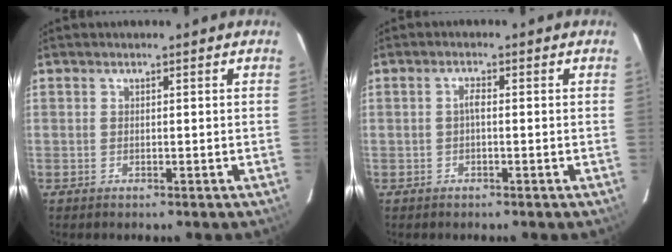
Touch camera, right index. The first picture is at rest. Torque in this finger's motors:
{"motor_torque": [0.25, -0.01, 0.19, 0.05]}